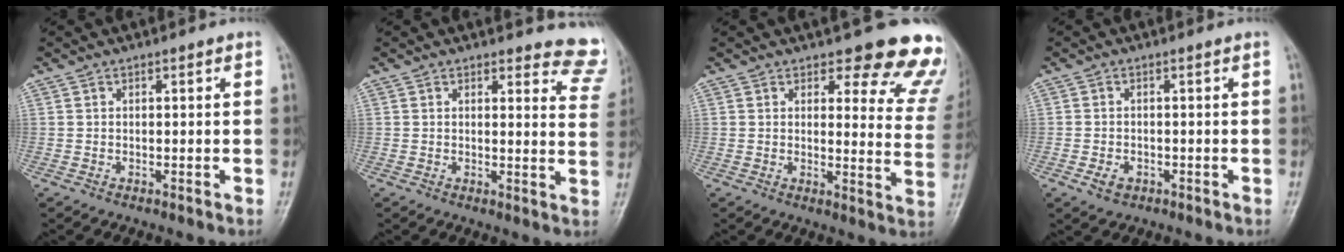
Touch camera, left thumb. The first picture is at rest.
{"total": 9.0, "force": [8.6, 2.3, 1.0], "torque": [0.039, -0.069, 0.060]}
{"total": 14.8, "force": [12.5, 4.4, 6.6], "torque": [-0.017, -0.090, 0.120]}
{"total": 2.4, "force": [-1.2, 1.6, 1.4], "torque": [-0.026, 0.004, -0.016]}